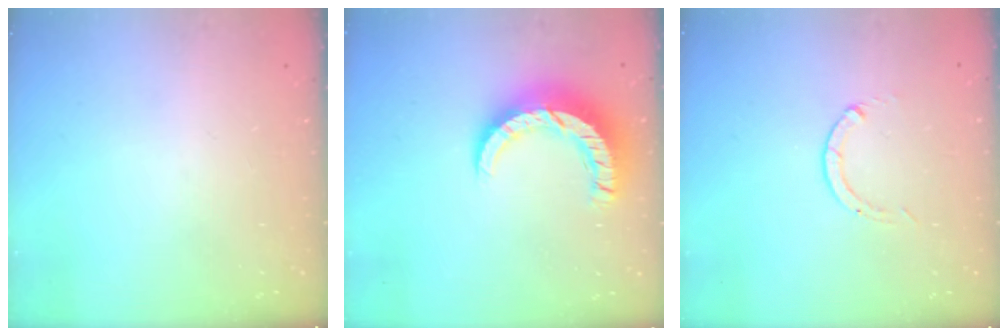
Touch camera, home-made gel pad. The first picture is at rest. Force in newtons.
{"total": 10.3, "press": 10.2, "slide": 0.7}
{"total": 0.0}